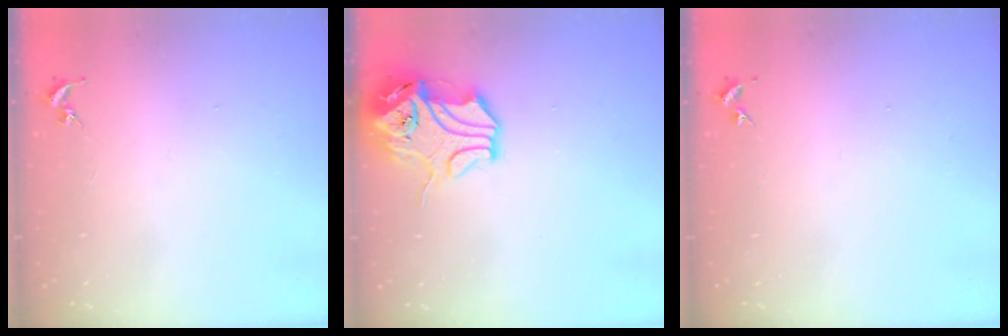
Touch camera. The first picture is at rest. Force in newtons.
{"total": 12.0, "press": 11.9, "slide": 1.6}
{"total": 2.7, "press": 2.7, "slide": 0.3}